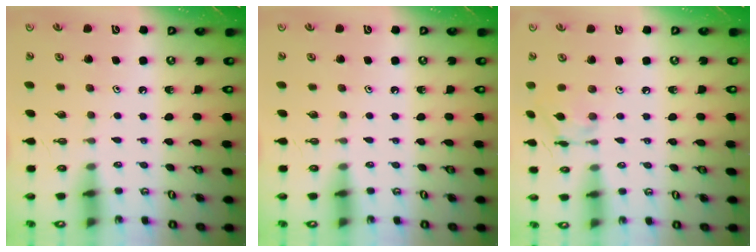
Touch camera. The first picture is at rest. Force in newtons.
{"total": 0.0}
{"total": 9.8, "press": 9.8, "slide": 0.6}